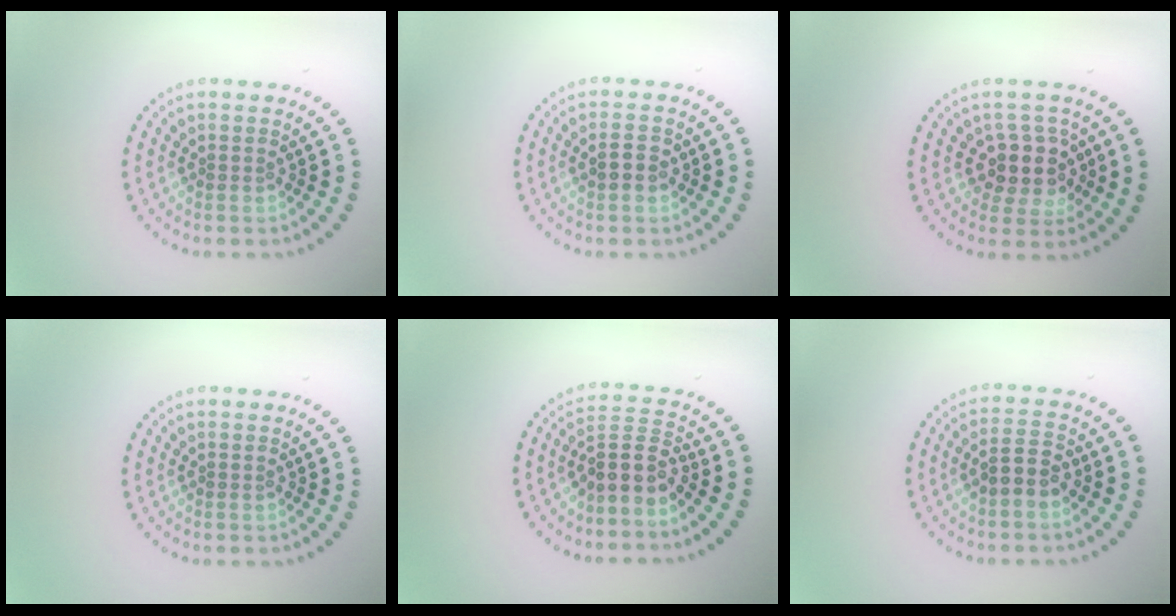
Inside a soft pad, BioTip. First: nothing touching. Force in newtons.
{"total": 1.6, "press": 1.6, "slide": 0.1}
{"total": 3.4, "press": 3.0, "slide": 1.7}
{"total": 0.0}
{"total": 3.2, "press": 2.4, "slide": 2.1}
{"total": 2.6, "press": 2.5, "slide": 0.7}